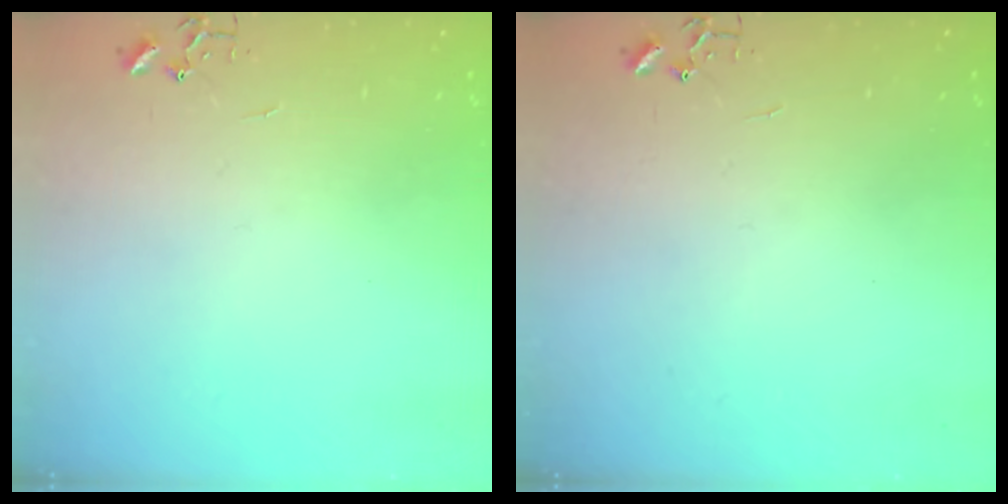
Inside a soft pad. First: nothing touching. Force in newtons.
{"total": 0.0}